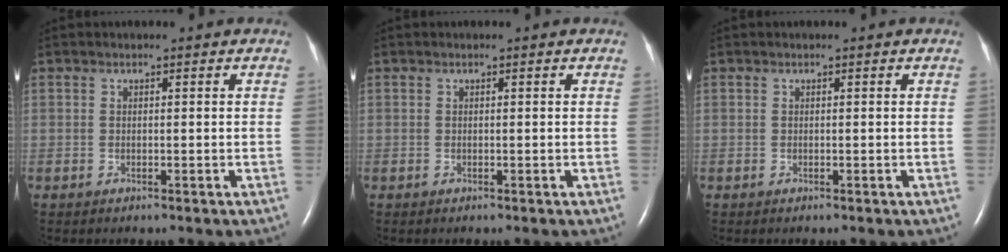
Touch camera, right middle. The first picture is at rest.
{"total": 0.0}
{"total": 0.0}